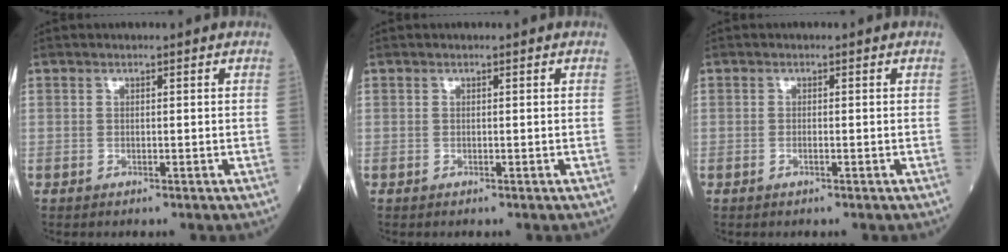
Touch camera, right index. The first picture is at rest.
{"total": 0.0}
{"total": 0.6, "force": [-0.3, 0.0, 0.5], "torque": [-0.011, 0.000, -0.006]}